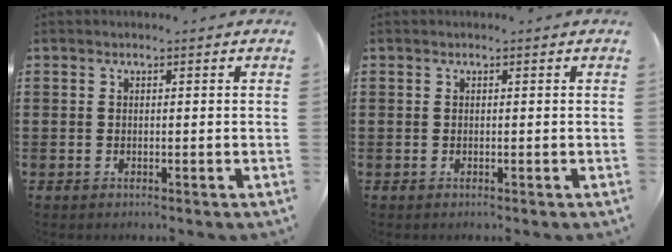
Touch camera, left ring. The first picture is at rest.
{"total": 0.0}